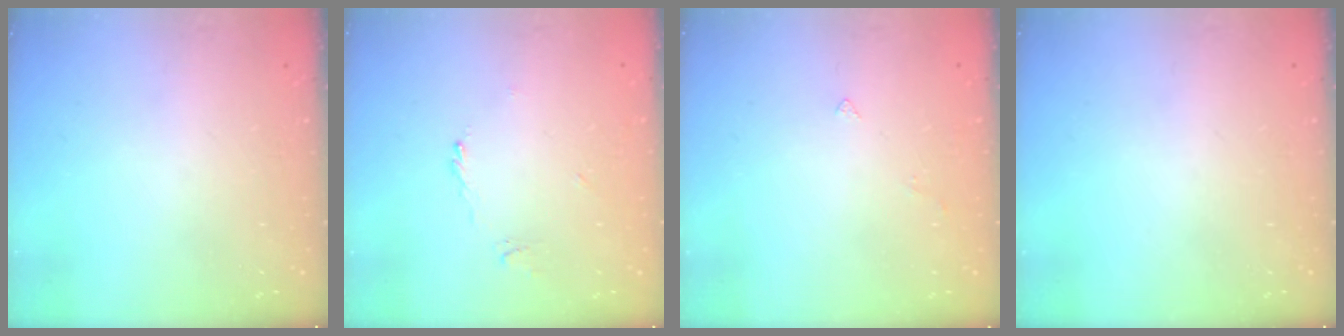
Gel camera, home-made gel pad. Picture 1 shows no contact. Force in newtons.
{"total": 1.1, "press": 1.1, "slide": 0.4}
{"total": 0.8, "press": 0.7, "slide": 0.4}
{"total": 0.0}